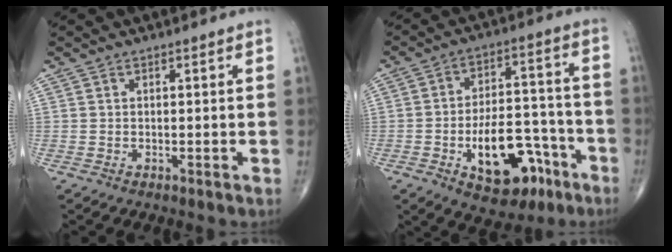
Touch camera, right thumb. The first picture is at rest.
{"total": 16.3, "force": [-7.2, 8.8, 11.7], "torque": [-0.148, 0.052, -0.098]}